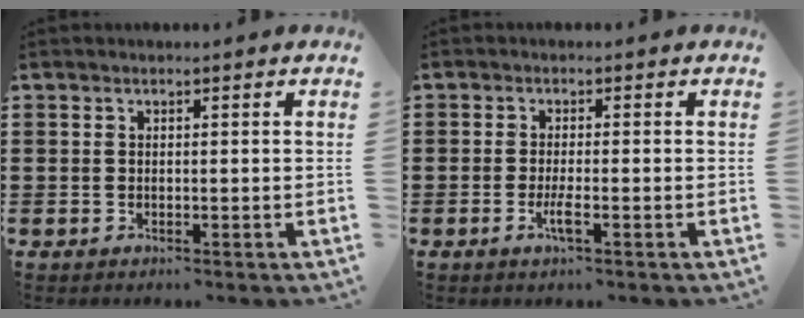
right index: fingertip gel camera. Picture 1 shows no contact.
{"total": 2.8, "force": [-1.2, 0.2, 2.5], "torque": [-0.057, -0.008, -0.026]}